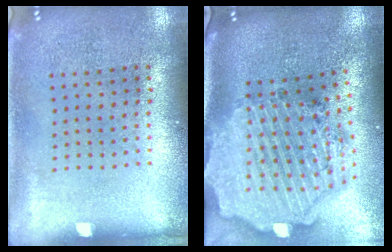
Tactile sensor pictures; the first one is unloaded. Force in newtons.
{"total": 4.1, "press": 3.3, "slide": 2.3}